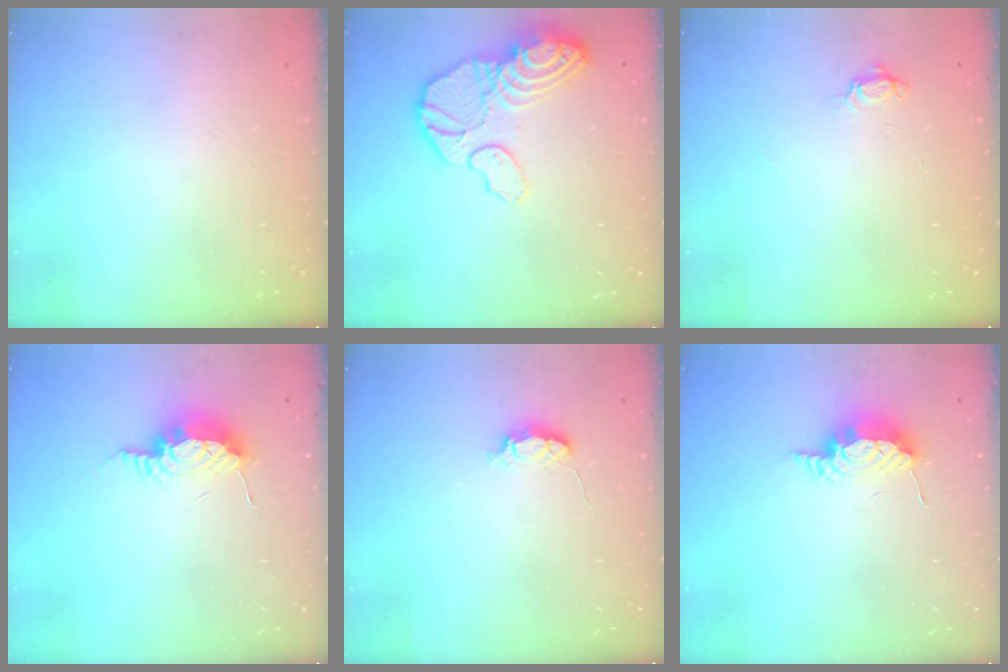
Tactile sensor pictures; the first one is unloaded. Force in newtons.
{"total": 17.8, "press": 17.7, "slide": 1.6}
{"total": 3.3, "press": 3.3, "slide": 0.4}
{"total": 8.1, "press": 8.1, "slide": 0.8}
{"total": 4.3, "press": 4.2, "slide": 0.4}
{"total": 9.5, "press": 8.5, "slide": 4.1}